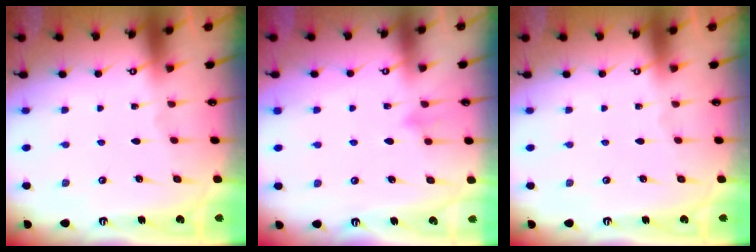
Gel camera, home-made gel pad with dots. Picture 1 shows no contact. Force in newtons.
{"total": 7.1, "press": 7.0, "slide": 0.7}
{"total": 0.0}